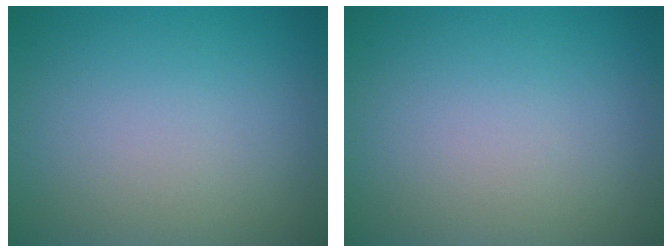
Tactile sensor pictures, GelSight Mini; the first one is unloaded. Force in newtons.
{"total": 0.0}